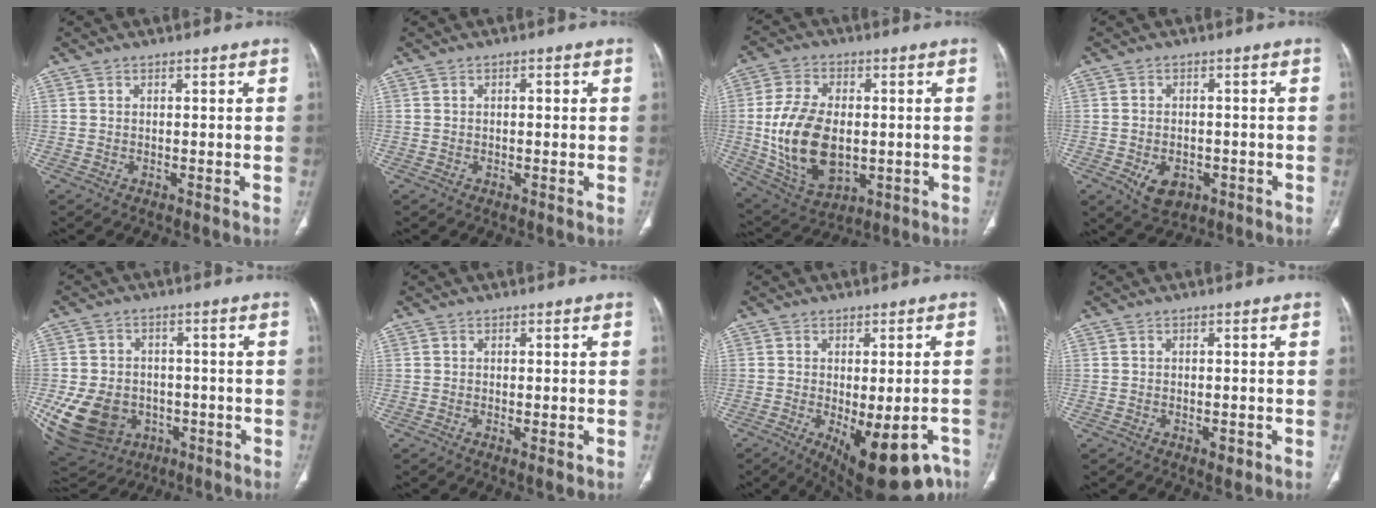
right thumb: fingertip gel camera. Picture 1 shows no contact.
{"total": 1.3, "force": [0.2, 0.6, 1.1], "torque": [-0.018, 0.002, 0.002]}
{"total": 17.3, "force": [-1.0, 10.8, 13.5], "torque": [-0.244, -0.005, 0.003]}
{"total": 5.9, "force": [-2.4, 4.1, 3.6], "torque": [-0.049, 0.009, -0.026]}
{"total": 19.6, "force": [-5.4, 15.5, 10.6], "torque": [-0.225, 0.013, -0.064]}
{"total": 1.7, "force": [-0.7, 0.5, 1.4], "torque": [-0.022, -0.003, -0.007]}
{"total": 15.6, "force": [-8.4, 6.3, 11.5], "torque": [-0.105, 0.008, -0.104]}
{"total": 1.7, "force": [-0.9, 0.9, 1.2], "torque": [-0.014, 0.002, -0.011]}